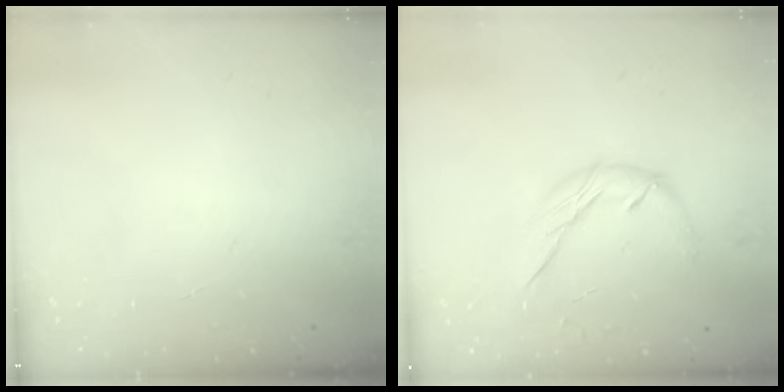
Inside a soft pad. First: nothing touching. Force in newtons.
{"total": 8.7, "press": 8.7, "slide": 0.3}